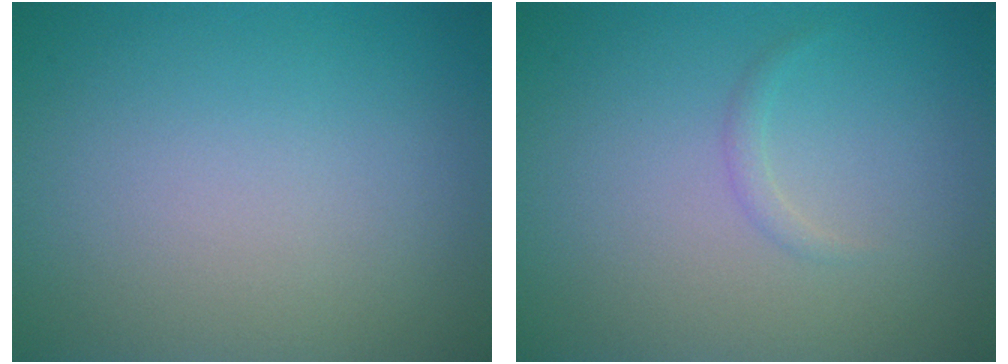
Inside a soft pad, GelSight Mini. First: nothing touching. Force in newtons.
{"total": 0.7, "press": 0.7, "slide": 0.0}